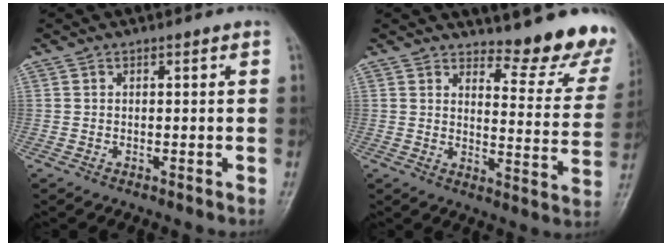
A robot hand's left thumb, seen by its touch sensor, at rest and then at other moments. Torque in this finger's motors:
{"motor_torque": [0.25, 0.04, 0.14, -0.09, 0.08]}